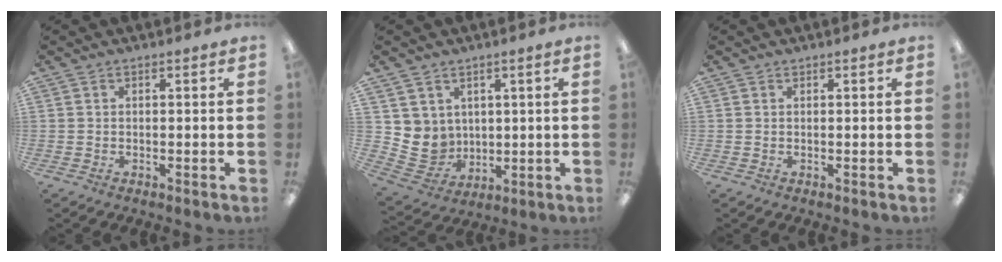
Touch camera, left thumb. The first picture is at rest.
{"total": 6.6, "force": [3.4, 5.7, -0.4], "torque": [-0.017, -0.026, 0.076]}
{"total": 0.0}